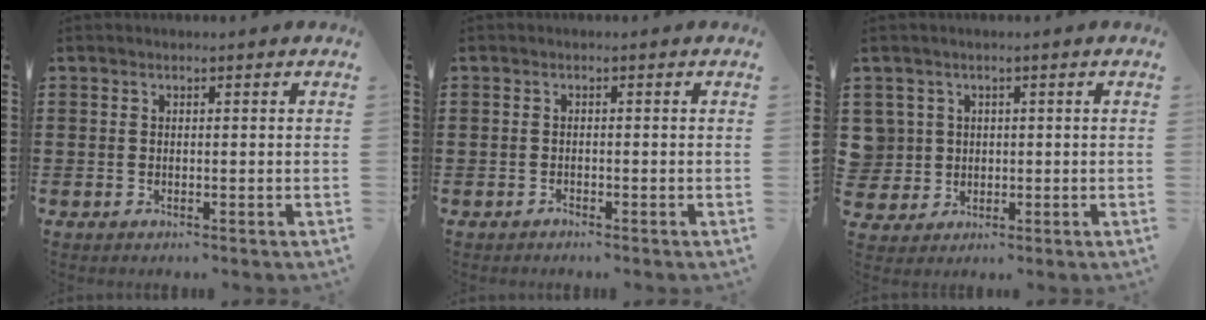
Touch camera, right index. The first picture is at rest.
{"total": 0.7, "force": [-0.7, 0.2, -0.1], "torque": [0.000, 0.002, -0.016]}
{"total": 3.5, "force": [0.3, 3.5, 0.1], "torque": [-0.027, 0.010, 0.001]}